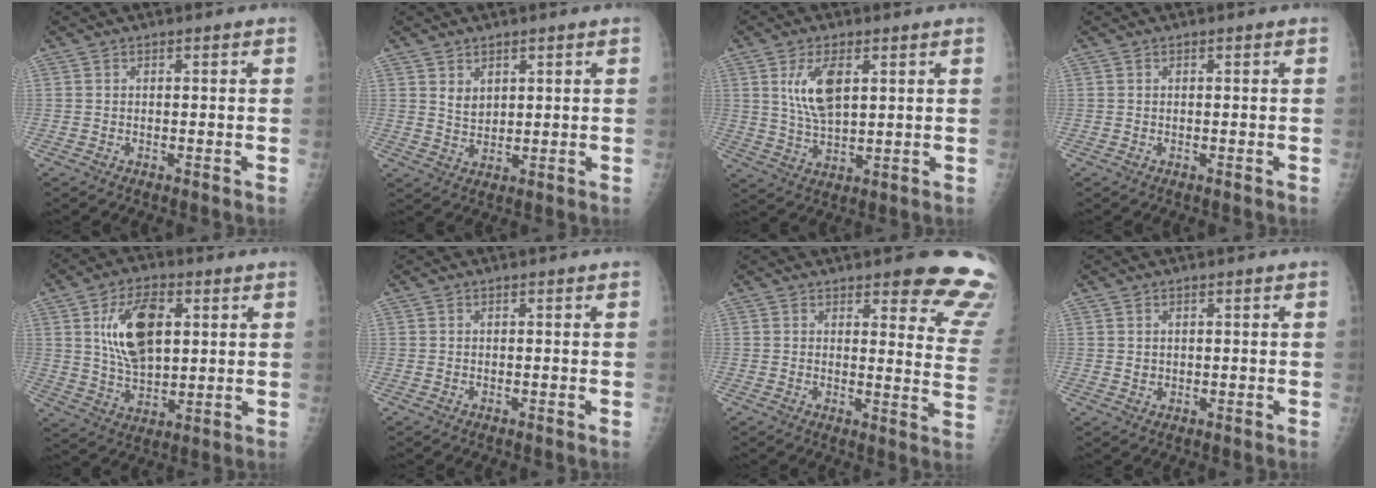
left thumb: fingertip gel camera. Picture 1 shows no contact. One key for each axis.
{"total": 3.6, "fx": 1.8, "fy": 2.4, "fz": 2.0, "tx": -0.022, "ty": -0.018, "tz": 0.043}
{"total": 8.6, "fx": 3.0, "fy": 4.0, "fz": 7.0, "tx": -0.125, "ty": -0.014, "tz": 0.063}
{"total": 0.0}
{"total": 13.7, "fx": 3.9, "fy": 7.6, "fz": 10.7, "tx": -0.170, "ty": -0.013, "tz": 0.076}
{"total": 0.0}
{"total": 14.3, "fx": 11.8, "fy": 3.8, "fz": 7.2, "tx": -0.033, "ty": -0.089, "tz": 0.114}
{"total": 1.4, "fx": 0.7, "fy": 1.0, "fz": 0.7, "tx": -0.007, "ty": -0.005, "tz": 0.015}